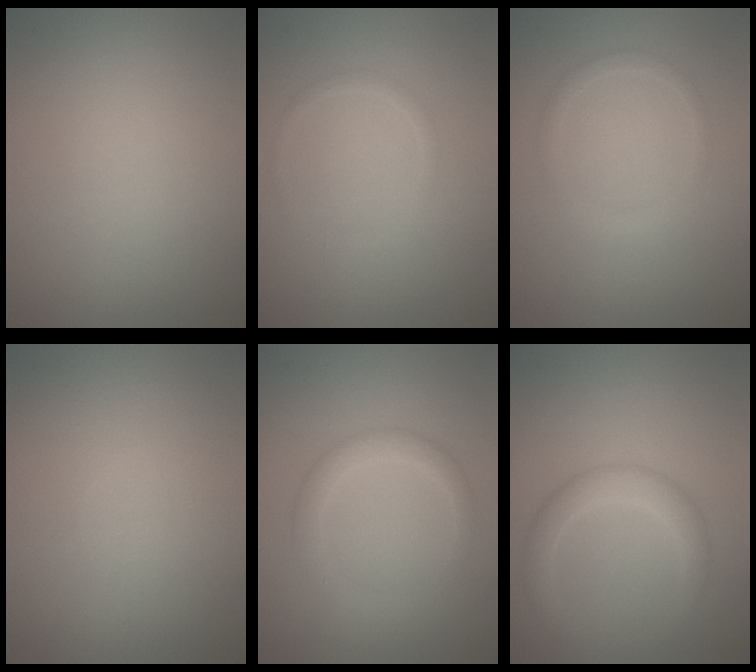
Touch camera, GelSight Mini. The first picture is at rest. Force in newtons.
{"total": 0.9, "press": 0.9, "slide": 0.1}
{"total": 1.3, "press": 1.3, "slide": 0.1}
{"total": 0.5, "press": 0.5, "slide": 0.0}
{"total": 2.3, "press": 2.3, "slide": 0.1}
{"total": 2.7, "press": 2.7, "slide": 0.1}